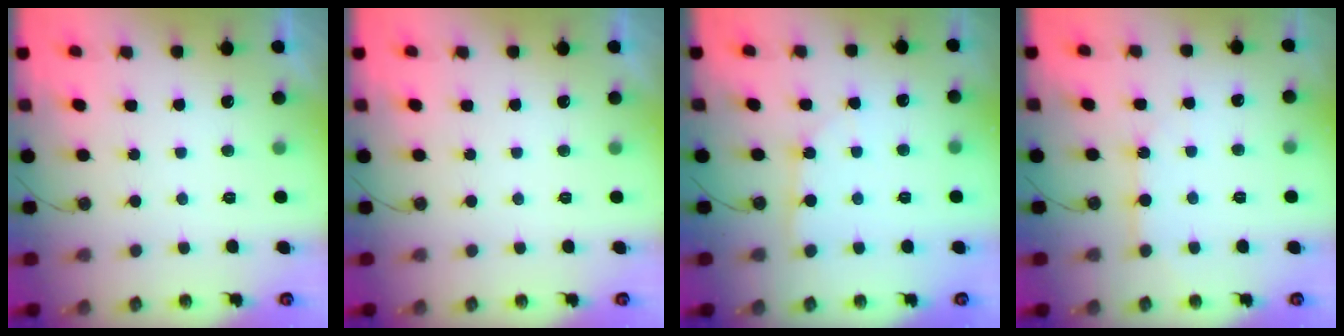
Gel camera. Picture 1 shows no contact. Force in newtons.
{"total": 0.0}
{"total": 2.2, "press": 2.2, "slide": 0.3}
{"total": 4.9, "press": 4.9, "slide": 0.4}